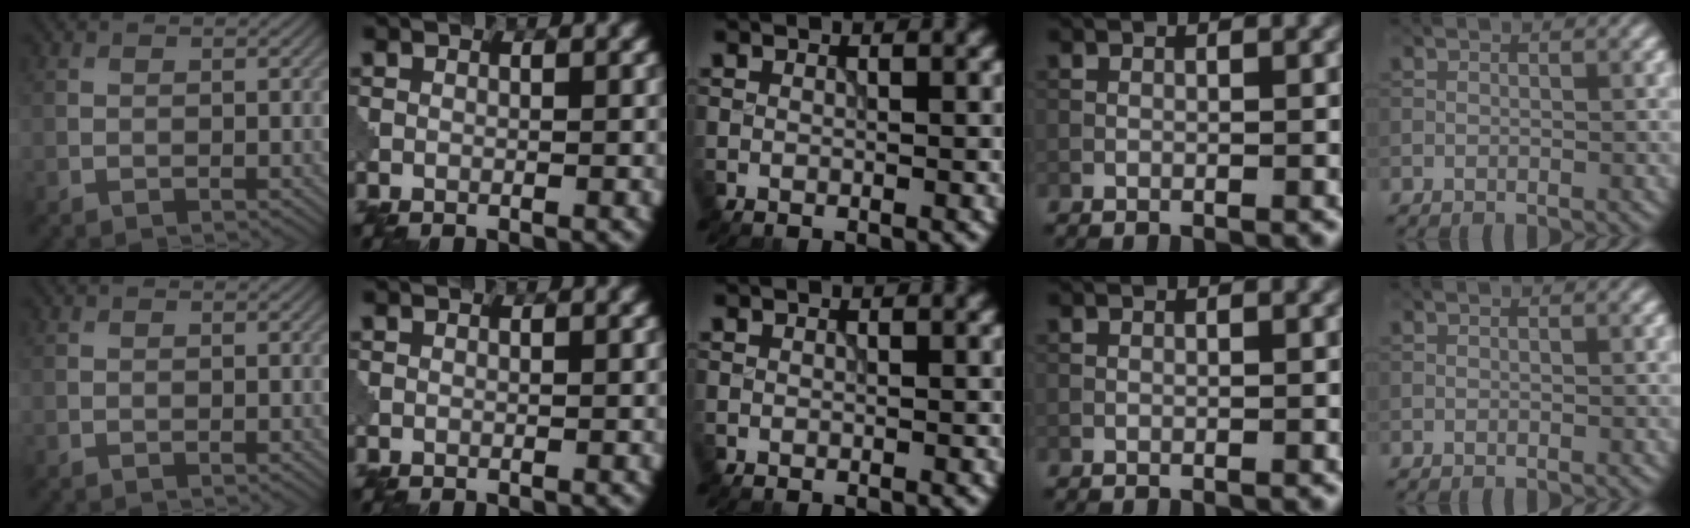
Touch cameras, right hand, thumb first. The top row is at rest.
{}